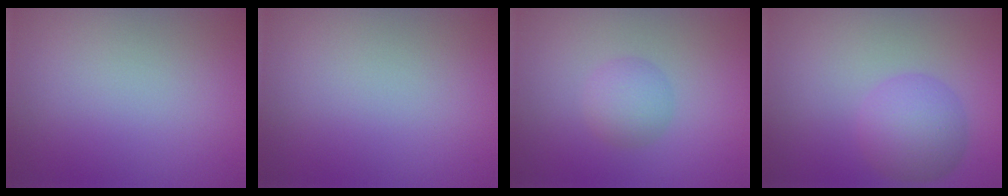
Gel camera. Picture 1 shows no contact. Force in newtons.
{"total": 0.0}
{"total": 2.4, "press": 2.4, "slide": 0.1}
{"total": 4.6, "press": 4.6, "slide": 0.2}